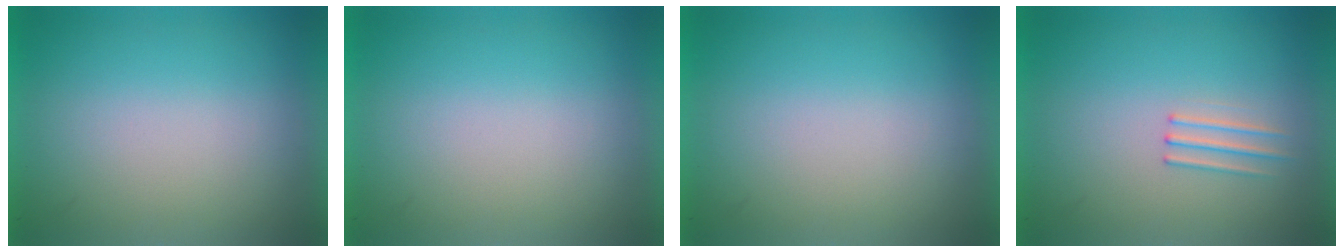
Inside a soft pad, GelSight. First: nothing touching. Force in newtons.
{"total": 0.0}
{"total": 0.0}
{"total": 1.2}